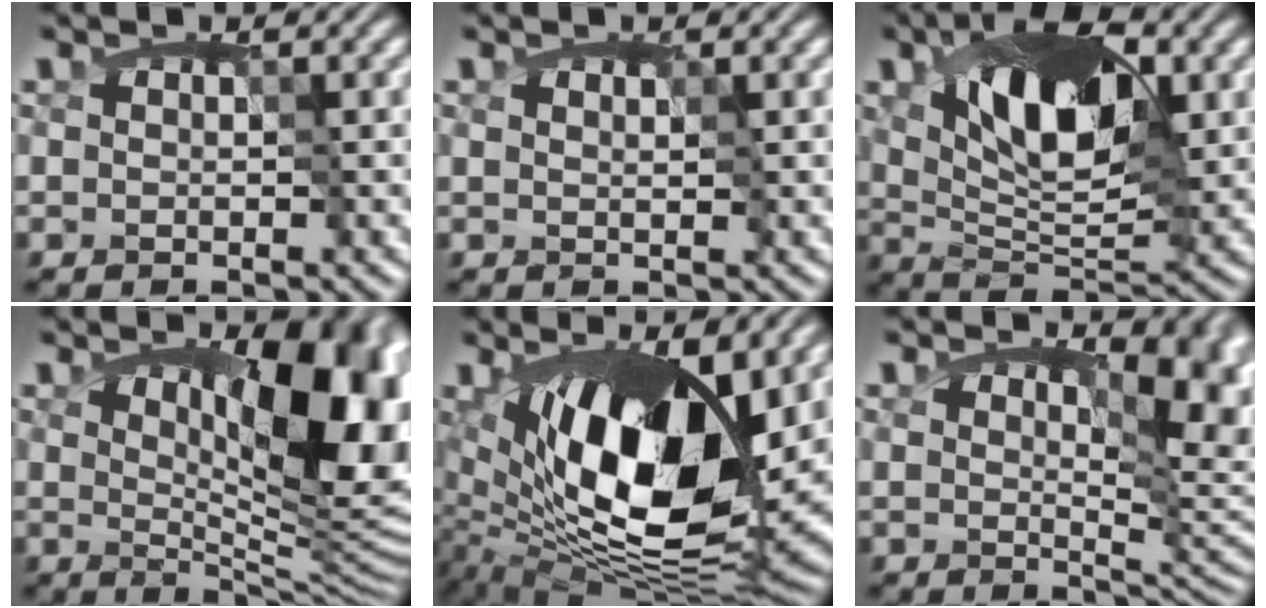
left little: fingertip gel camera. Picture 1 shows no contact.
{"total": 0.8, "force": [0.4, 0.4, 0.6], "torque": [-0.010, 0.004, 0.003]}
{"total": 9.3, "force": [1.6, 4.4, 8.0], "torque": [-0.133, -0.002, 0.026]}
{"total": 14.0, "force": [3.7, 6.6, 11.8], "torque": [-0.137, 0.002, 0.060]}
{"total": 13.4, "force": [2.8, 6.4, 11.4], "torque": [-0.173, -0.021, 0.052]}
{"total": 8.9, "force": [4.4, 4.3, 6.4], "torque": [-0.094, 0.008, 0.066]}